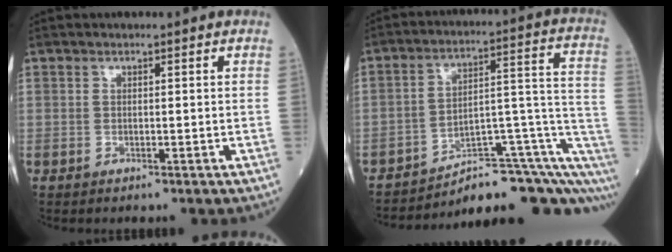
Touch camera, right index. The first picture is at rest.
{"total": 16.7, "force": [-13.8, 3.8, 8.6], "torque": [-0.035, 0.084, -0.183]}